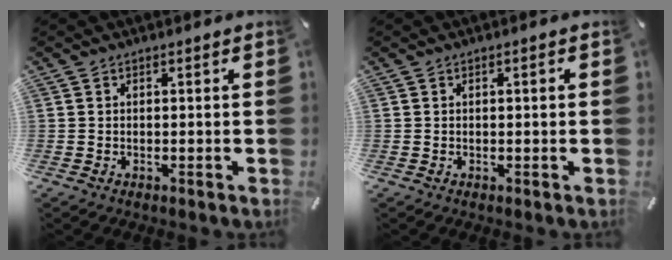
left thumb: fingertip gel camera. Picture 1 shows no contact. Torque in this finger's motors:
{"motor_torque": [-0.16, -0.08, -0.01, 0.16, 0.00]}